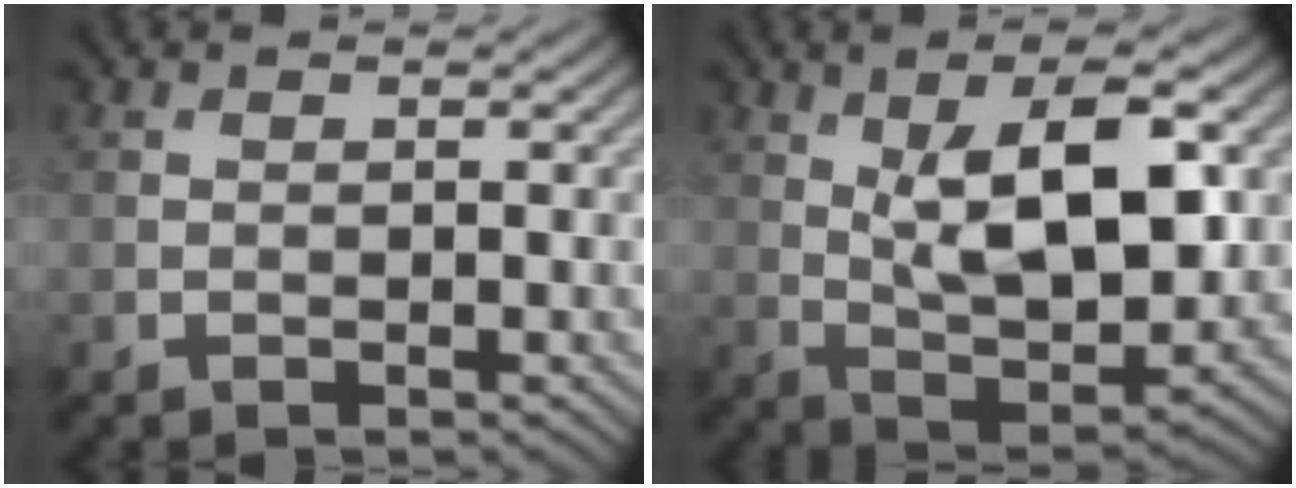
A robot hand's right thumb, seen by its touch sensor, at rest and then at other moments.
{"total": 11.8, "force": [2.7, 4.9, 10.4], "torque": [-0.183, -0.003, 0.045]}